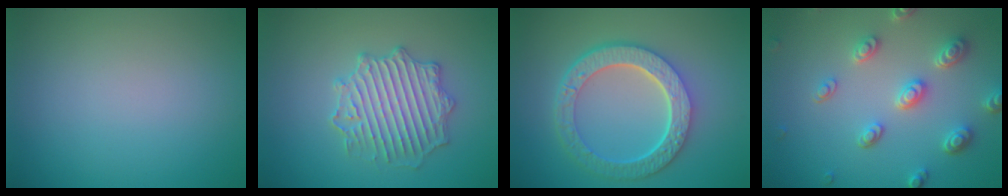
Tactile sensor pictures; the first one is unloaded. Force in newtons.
{"total": 4.2, "press": 4.1, "slide": 1.0}
{"total": 6.7, "press": 5.1, "slide": 4.4}
{"total": 4.4, "press": 3.6, "slide": 2.6}